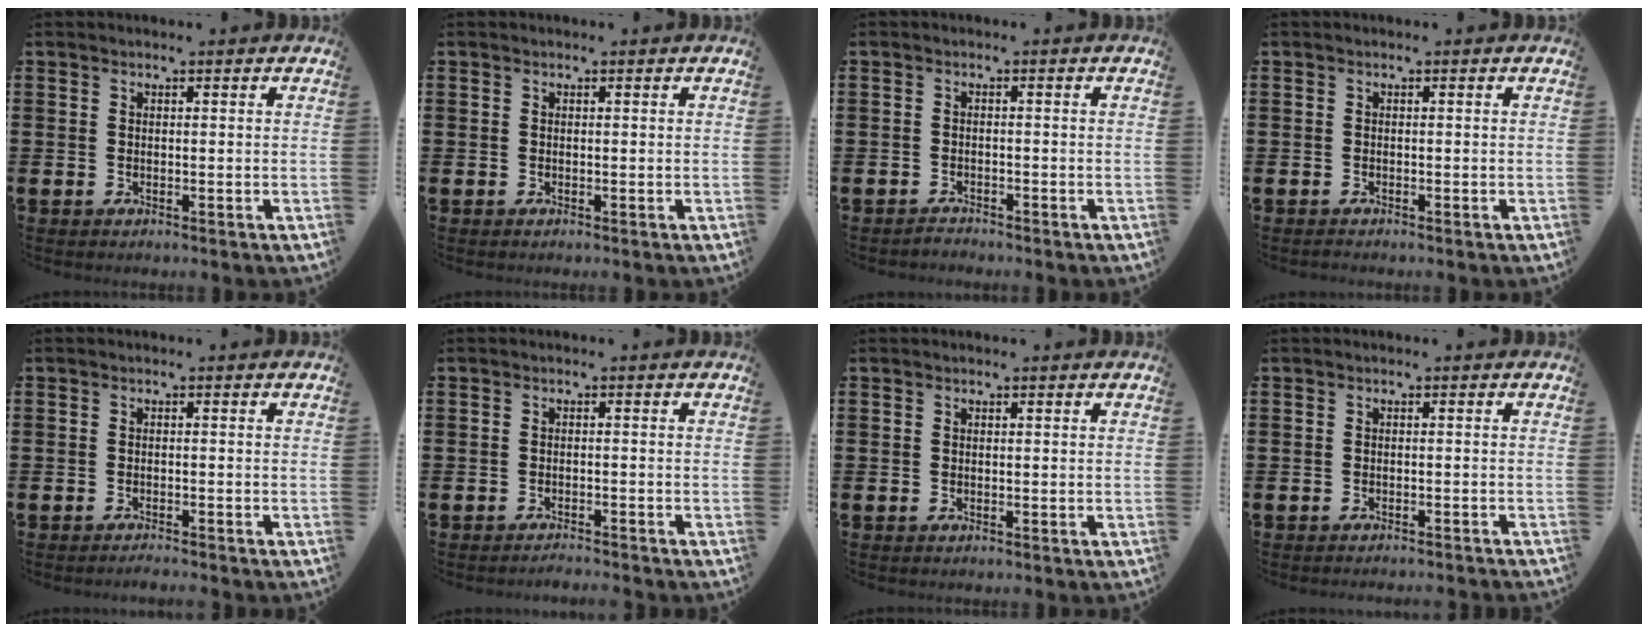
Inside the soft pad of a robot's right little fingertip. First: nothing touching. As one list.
[{"total": 0.0}, {"total": 1.0, "force": [-1.0, 0.0, 0.0], "torque": [-0.003, 0.001, -0.022]}, {"total": 0.0}, {"total": 0.9, "force": [-0.8, -0.1, 0.2], "torque": [-0.004, -0.002, -0.017]}, {"total": 1.1, "force": [-1.1, -0.1, 0.1], "torque": [-0.003, 0.001, -0.023]}, {"total": 0.0}, {"total": 0.8, "force": [-0.8, -0.2, 0.0], "torque": [0.000, 0.001, -0.016]}]